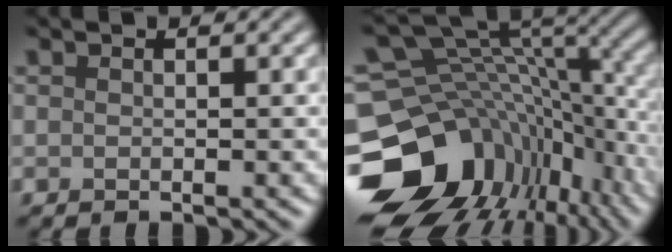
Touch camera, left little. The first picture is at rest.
{"total": 15.2, "force": [-4.3, 11.2, 9.4], "torque": [-0.203, -0.014, -0.060]}